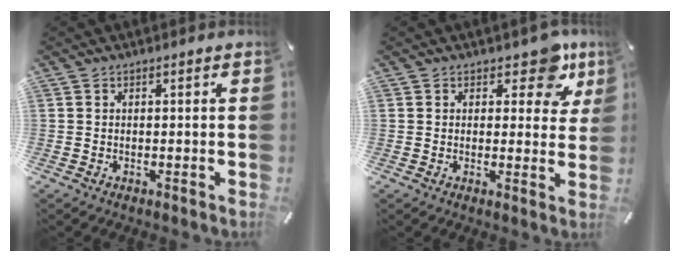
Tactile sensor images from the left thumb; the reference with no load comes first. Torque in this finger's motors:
{"motor_torque": [0.50, 0.44, 0.45, -0.51, 0.06]}